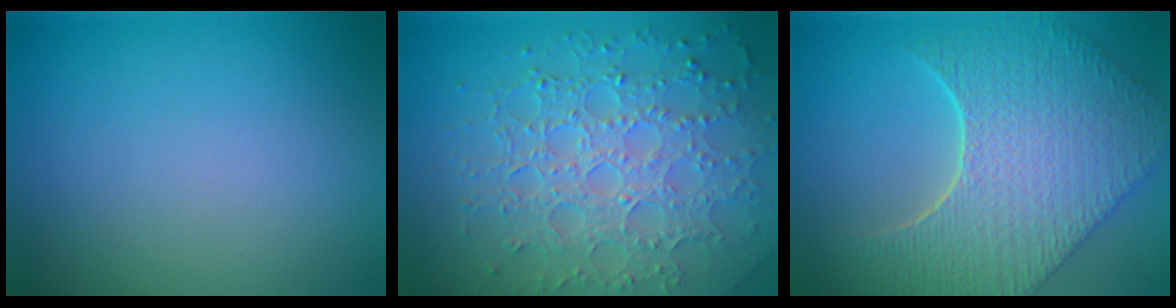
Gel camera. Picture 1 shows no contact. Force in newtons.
{"total": 7.6, "press": 5.6, "slide": 5.2}
{"total": 9.7, "press": 7.0, "slide": 6.7}